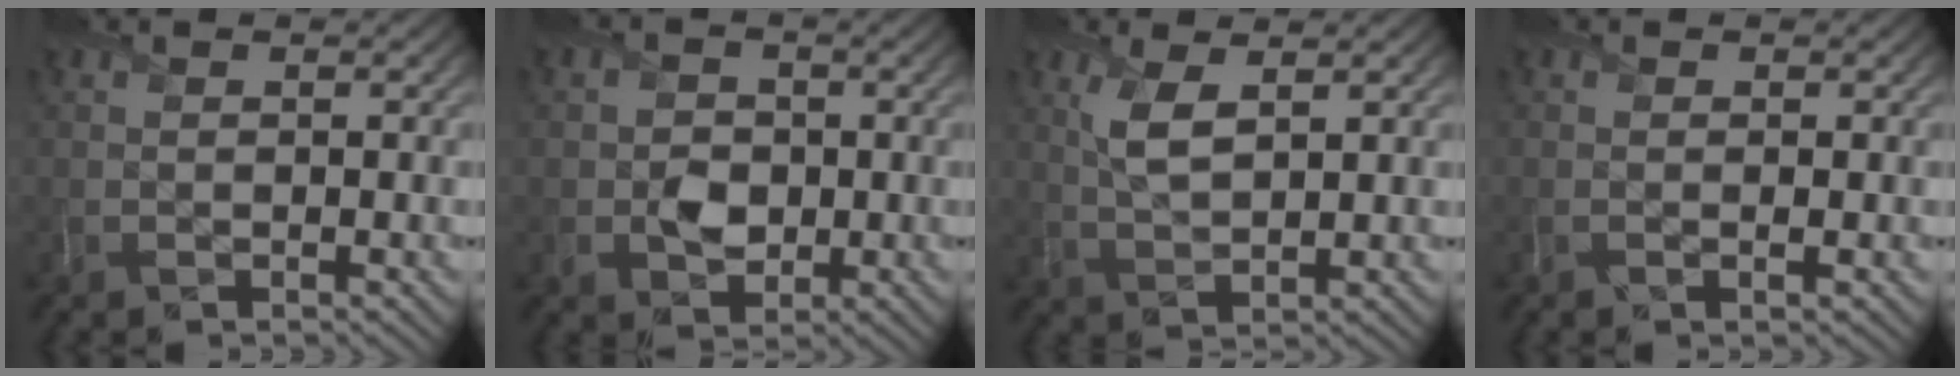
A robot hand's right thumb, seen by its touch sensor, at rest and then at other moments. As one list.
[{"total": 3.3, "force": [-0.6, 2.9, 1.5], "torque": [-0.029, -0.007, -0.014]}, {"total": 3.9, "force": [1.8, 1.5, 3.1], "torque": [-0.079, -0.002, 0.038]}, {"total": 0.6, "force": [0.0, -0.1, 0.6], "torque": [-0.013, 0.000, -0.002]}]